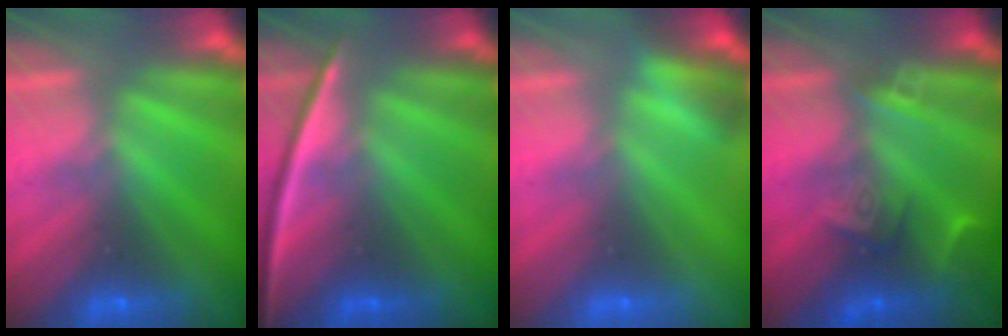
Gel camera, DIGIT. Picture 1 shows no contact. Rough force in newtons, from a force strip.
{"total": 2.3}
{"total": 2.7}
{"total": 2.4}